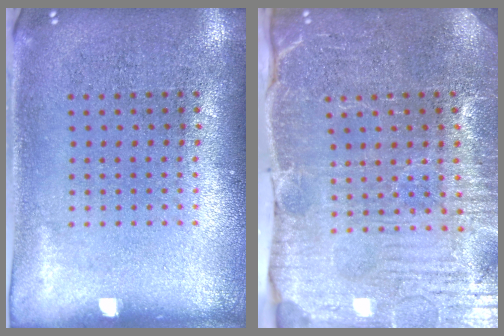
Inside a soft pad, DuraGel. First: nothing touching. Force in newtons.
{"total": 3.9, "press": 3.8, "slide": 0.5}